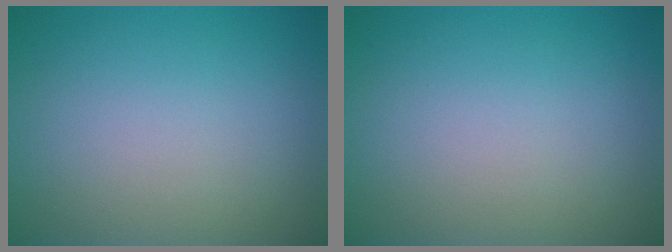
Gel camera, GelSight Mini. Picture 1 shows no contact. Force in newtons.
{"total": 0.0}